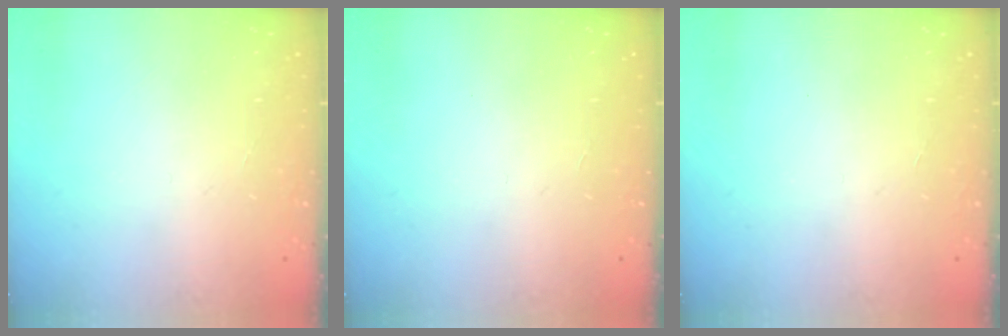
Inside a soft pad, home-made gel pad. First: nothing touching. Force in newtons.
{"total": 0.0}
{"total": 0.0}